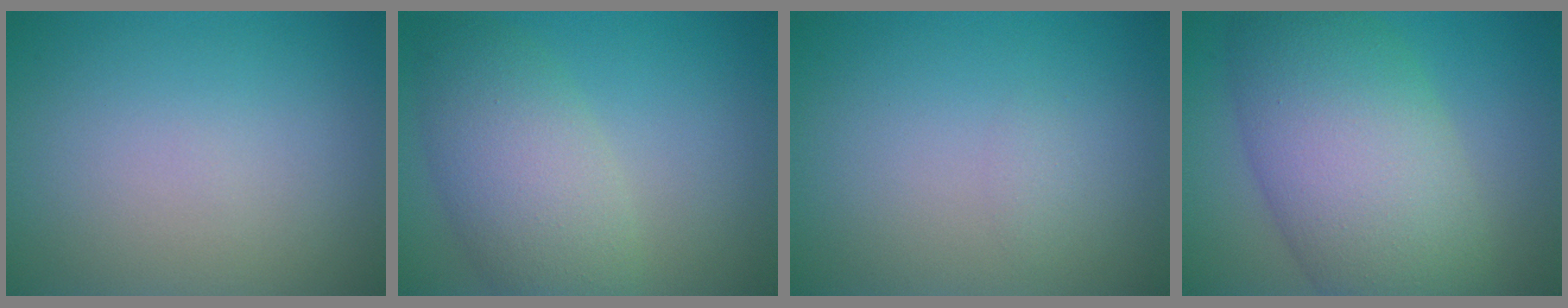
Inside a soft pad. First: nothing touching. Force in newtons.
{"total": 5.9, "press": 5.8, "slide": 0.4}
{"total": 0.6, "press": 0.6, "slide": 0.0}
{"total": 11.0, "press": 11.0, "slide": 0.3}